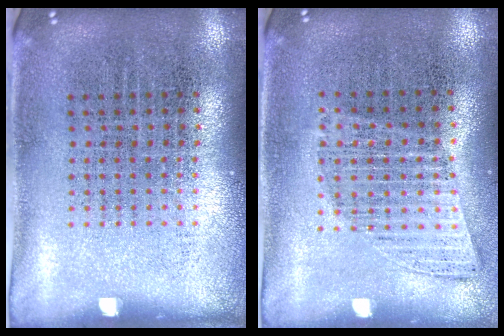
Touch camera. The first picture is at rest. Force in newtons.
{"total": 0.9, "press": 0.9, "slide": 0.3}